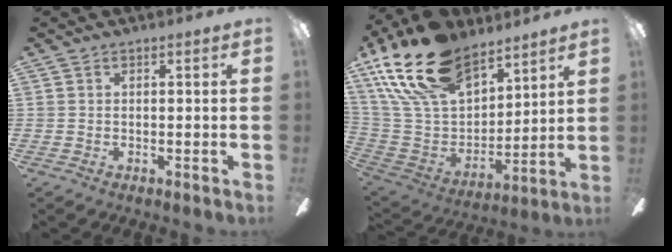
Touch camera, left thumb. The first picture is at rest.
{"total": 23.5, "force": [16.2, 11.8, 12.3], "torque": [-0.265, -0.091, 0.296]}